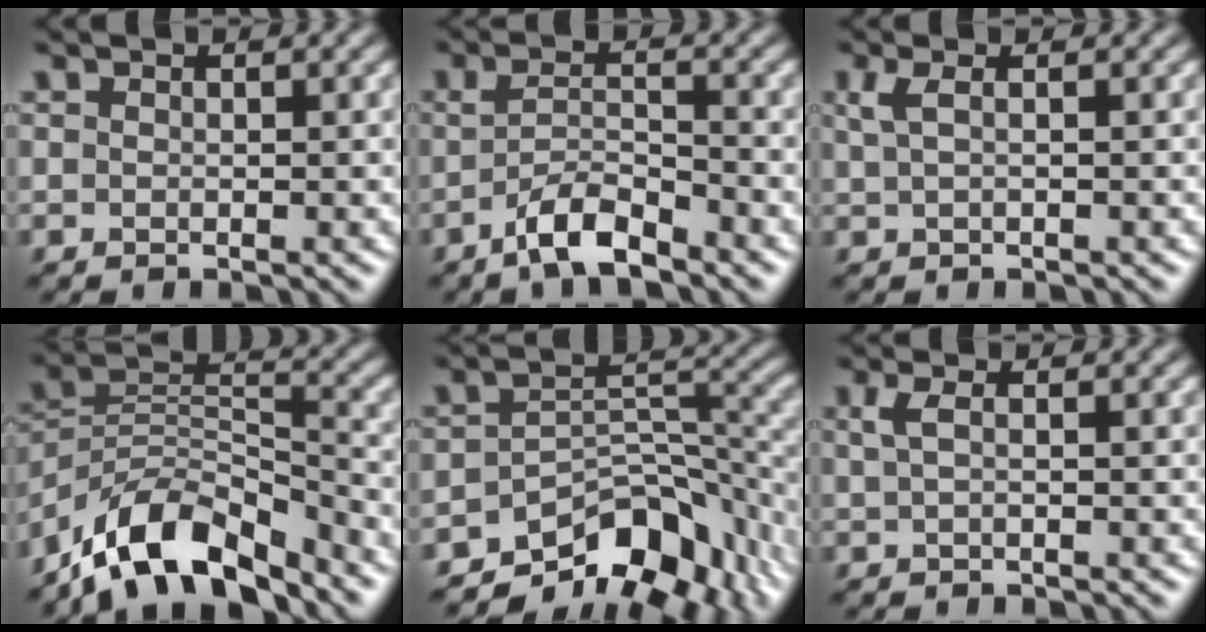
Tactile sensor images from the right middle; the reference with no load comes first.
{"total": 3.9, "force": [-2.4, 0.9, 2.9], "torque": [-0.056, 0.002, -0.050]}
{"total": 1.7, "force": [0.7, 0.6, 1.5], "torque": [-0.030, 0.003, 0.012]}
{"total": 10.5, "force": [-8.0, 3.9, 5.5], "torque": [-0.084, 0.005, -0.162]}
{"total": 9.6, "force": [-7.0, 4.2, 5.1], "torque": [-0.057, -0.011, -0.117]}
{"total": 1.4, "force": [0.4, 0.4, 1.3], "torque": [-0.030, 0.002, 0.007]}